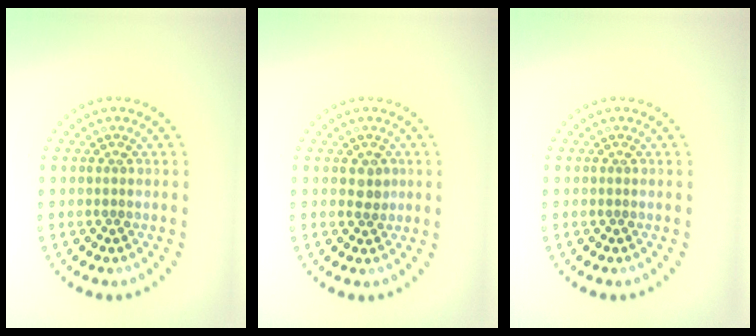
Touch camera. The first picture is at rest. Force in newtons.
{"total": 1.4, "press": 1.3, "slide": 0.5}
{"total": 0.0}